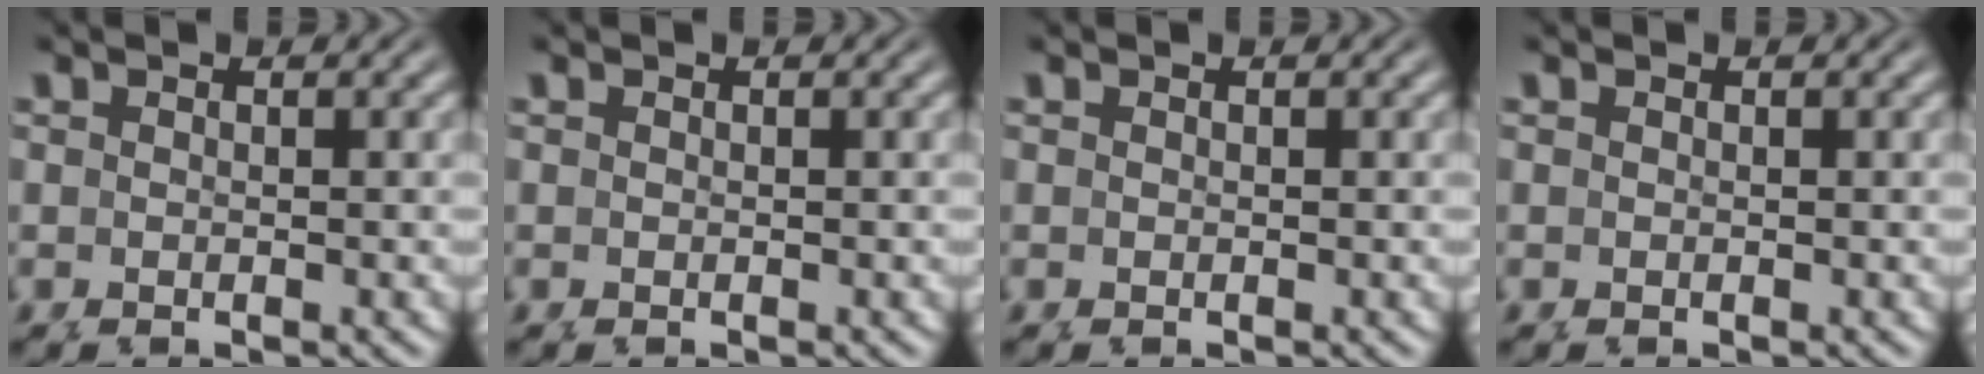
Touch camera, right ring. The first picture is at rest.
{"total": 0.0}
{"total": 0.0}
{"total": 0.0}